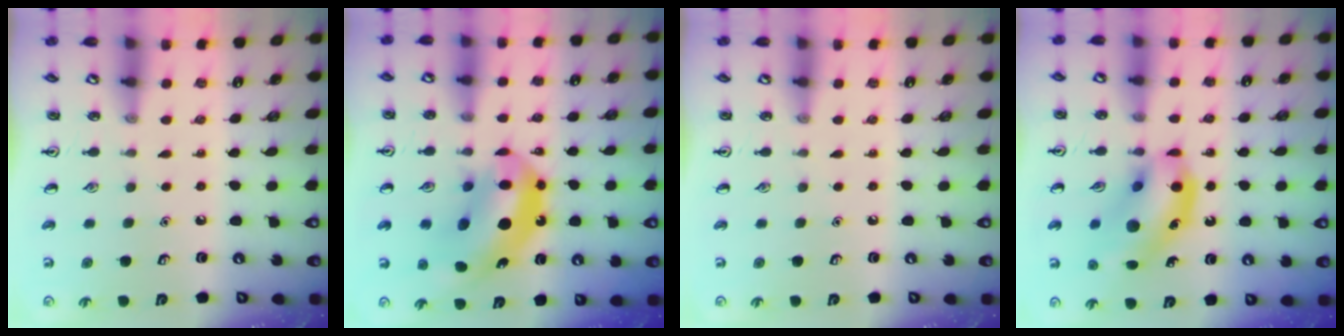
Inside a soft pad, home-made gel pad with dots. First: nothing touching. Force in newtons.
{"total": 14.0, "press": 13.3, "slide": 4.5}
{"total": 0.0}
{"total": 14.8, "press": 14.6, "slide": 2.6}